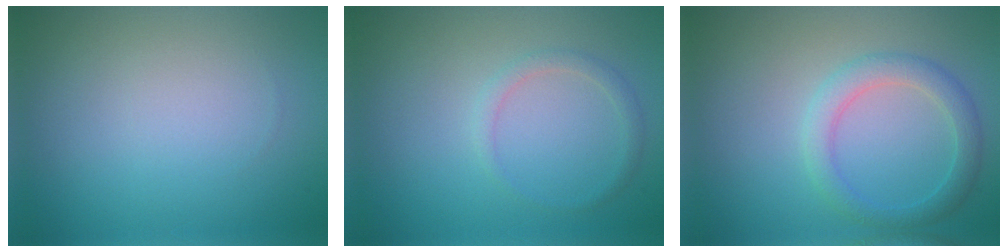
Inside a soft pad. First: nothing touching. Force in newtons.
{"total": 1.3, "press": 1.3, "slide": 0.1}
{"total": 2.8, "press": 2.8, "slide": 0.0}